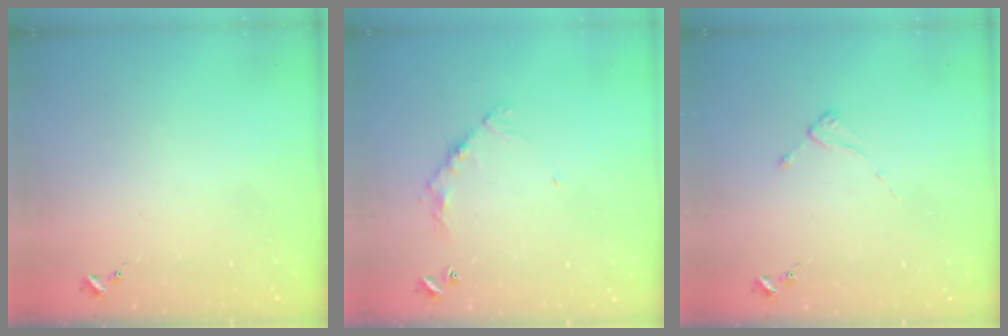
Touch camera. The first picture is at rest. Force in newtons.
{"total": 8.1, "press": 8.1, "slide": 0.7}
{"total": 2.0, "press": 2.0, "slide": 0.3}